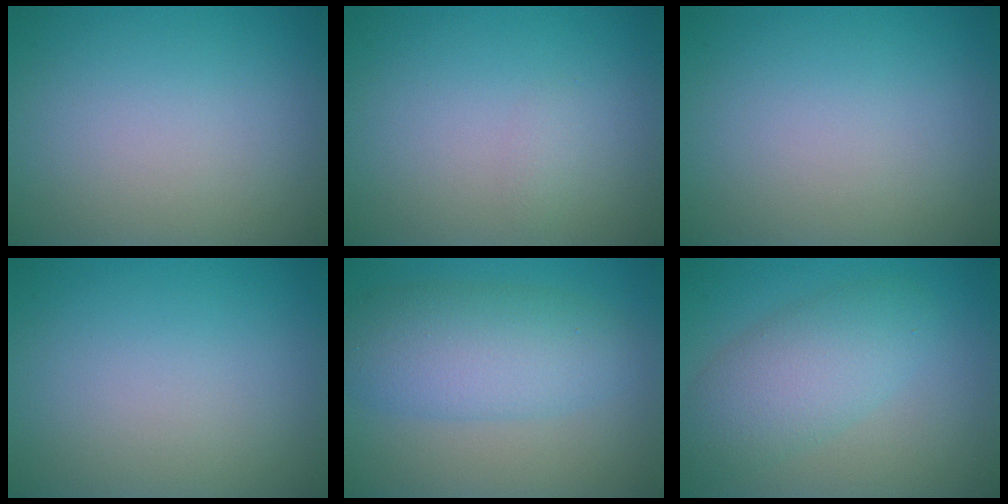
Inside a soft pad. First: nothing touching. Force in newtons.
{"total": 0.6, "press": 0.6, "slide": 0.0}
{"total": 0.0}
{"total": 0.0}
{"total": 6.1, "press": 6.1, "slide": 0.2}
{"total": 4.9, "press": 4.9, "slide": 0.2}